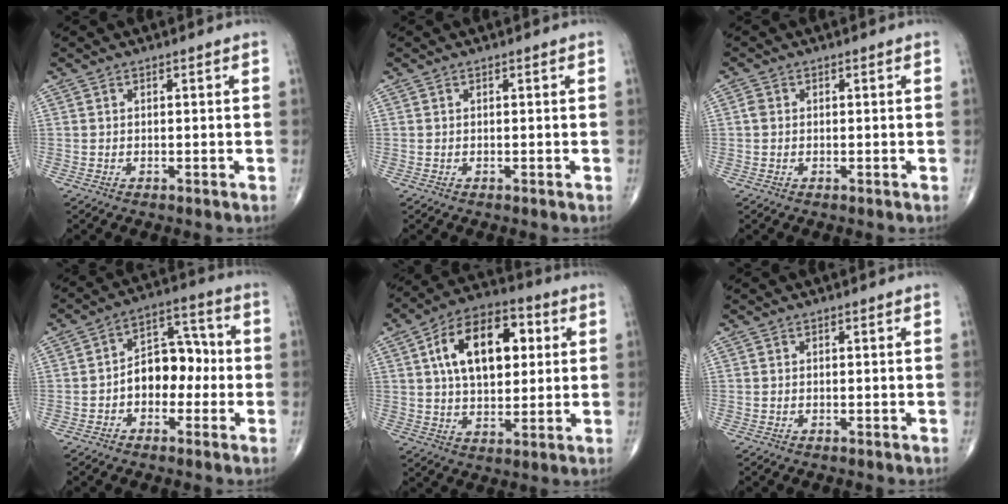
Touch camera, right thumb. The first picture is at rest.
{"total": 0.0}
{"total": 1.2, "force": [0.0, 1.1, 0.6], "torque": [-0.009, 0.002, -0.001]}
{"total": 10.0, "force": [-1.5, 6.8, 7.1], "torque": [-0.074, 0.044, -0.035]}
{"total": 17.5, "force": [4.4, 10.0, 13.7], "torque": [-0.198, 0.010, 0.070]}
{"total": 0.0}